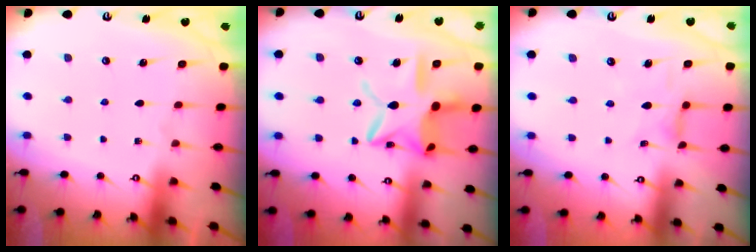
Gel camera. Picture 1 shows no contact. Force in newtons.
{"total": 16.1, "press": 16.1, "slide": 1.1}
{"total": 2.1, "press": 2.0, "slide": 0.4}